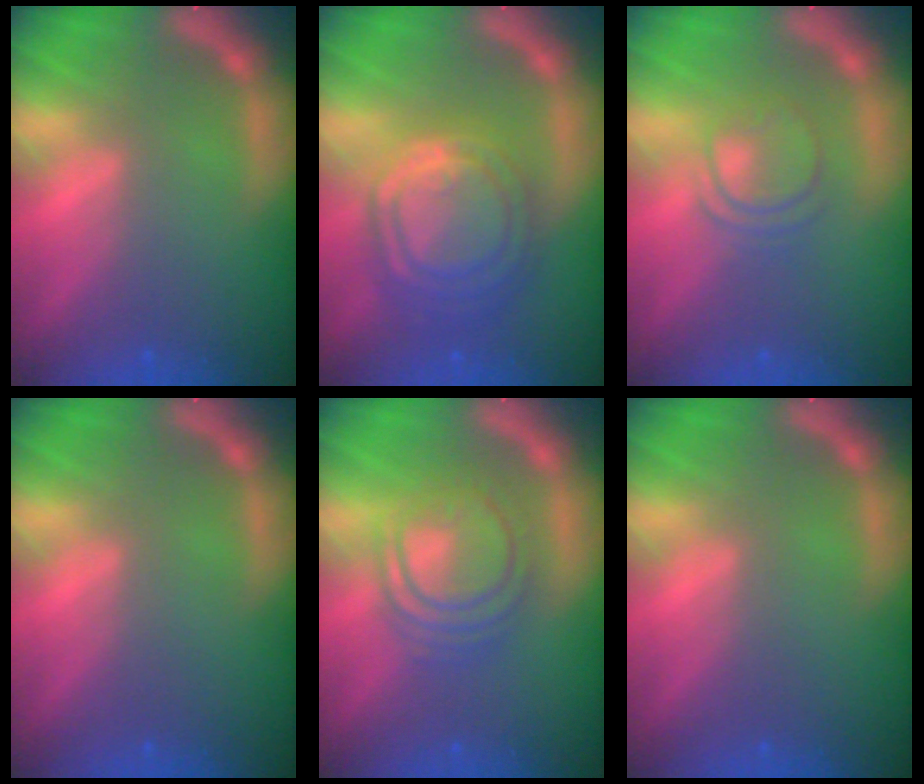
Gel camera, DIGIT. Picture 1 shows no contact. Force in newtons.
{"total": 10.0}
{"total": 3.5}
{"total": 0.0}
{"total": 6.5}
{"total": 0.0}